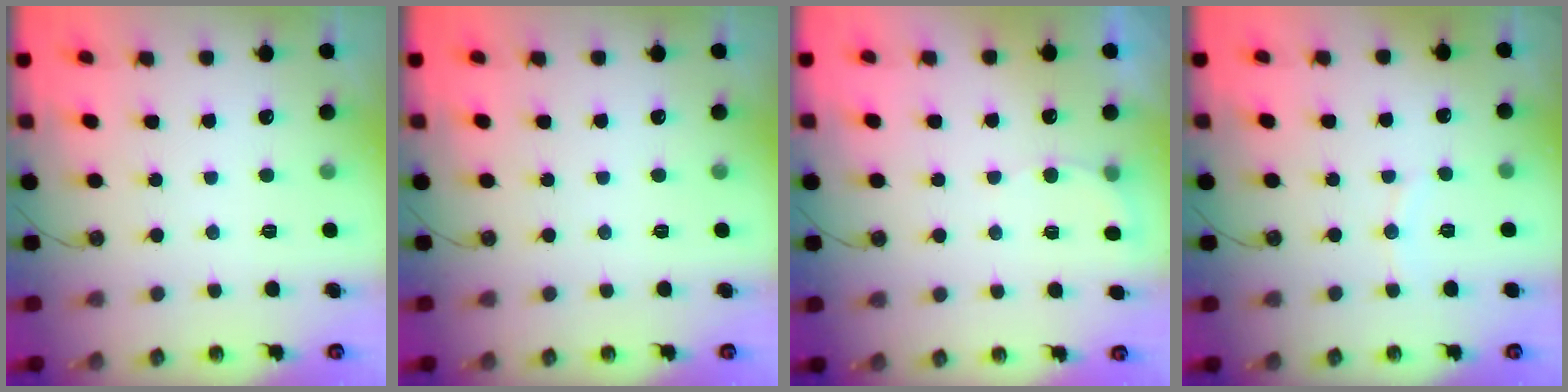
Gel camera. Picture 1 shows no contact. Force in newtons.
{"total": 0.0}
{"total": 4.0, "press": 3.9, "slide": 0.9}
{"total": 4.6, "press": 4.6, "slide": 0.5}